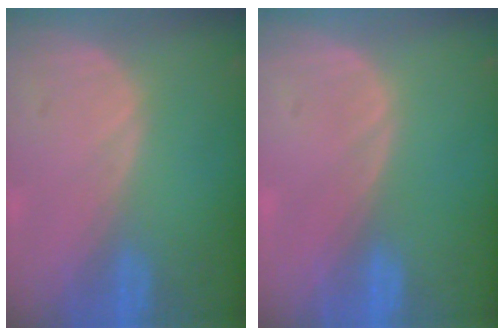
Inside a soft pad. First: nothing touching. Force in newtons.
{"total": 0.0}